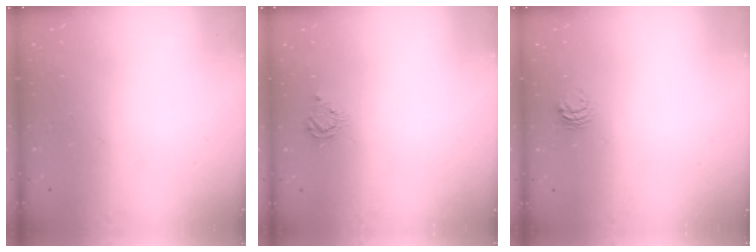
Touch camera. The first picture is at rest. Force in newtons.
{"total": 5.7, "press": 5.6, "slide": 0.7}
{"total": 3.7, "press": 3.7, "slide": 0.5}